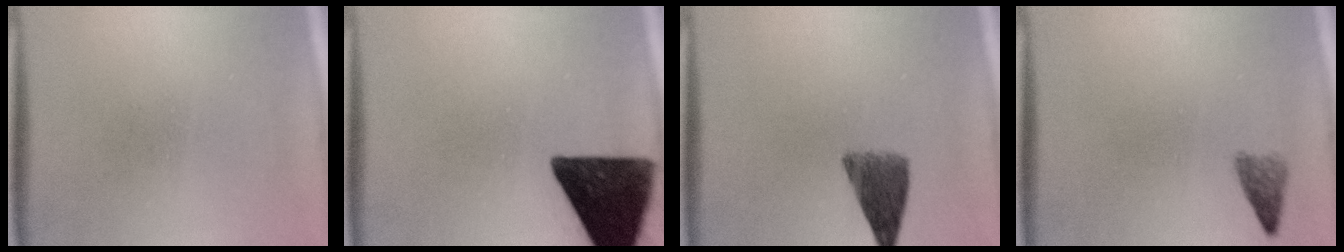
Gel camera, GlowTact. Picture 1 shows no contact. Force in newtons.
{"total": 16.1}
{"total": 6.3}
{"total": 1.9}